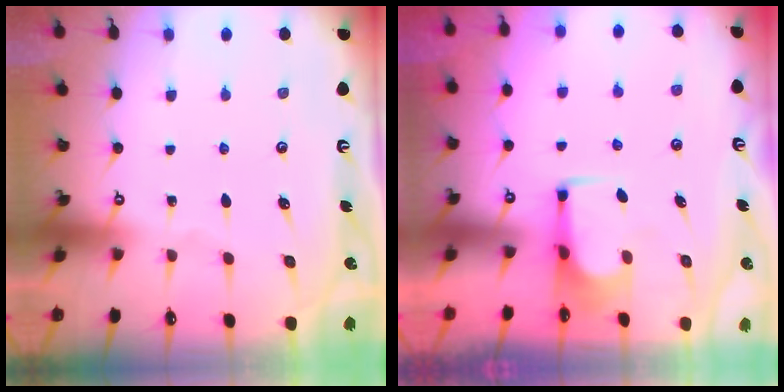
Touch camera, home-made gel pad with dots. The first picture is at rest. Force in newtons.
{"total": 3.7, "press": 3.6, "slide": 0.7}